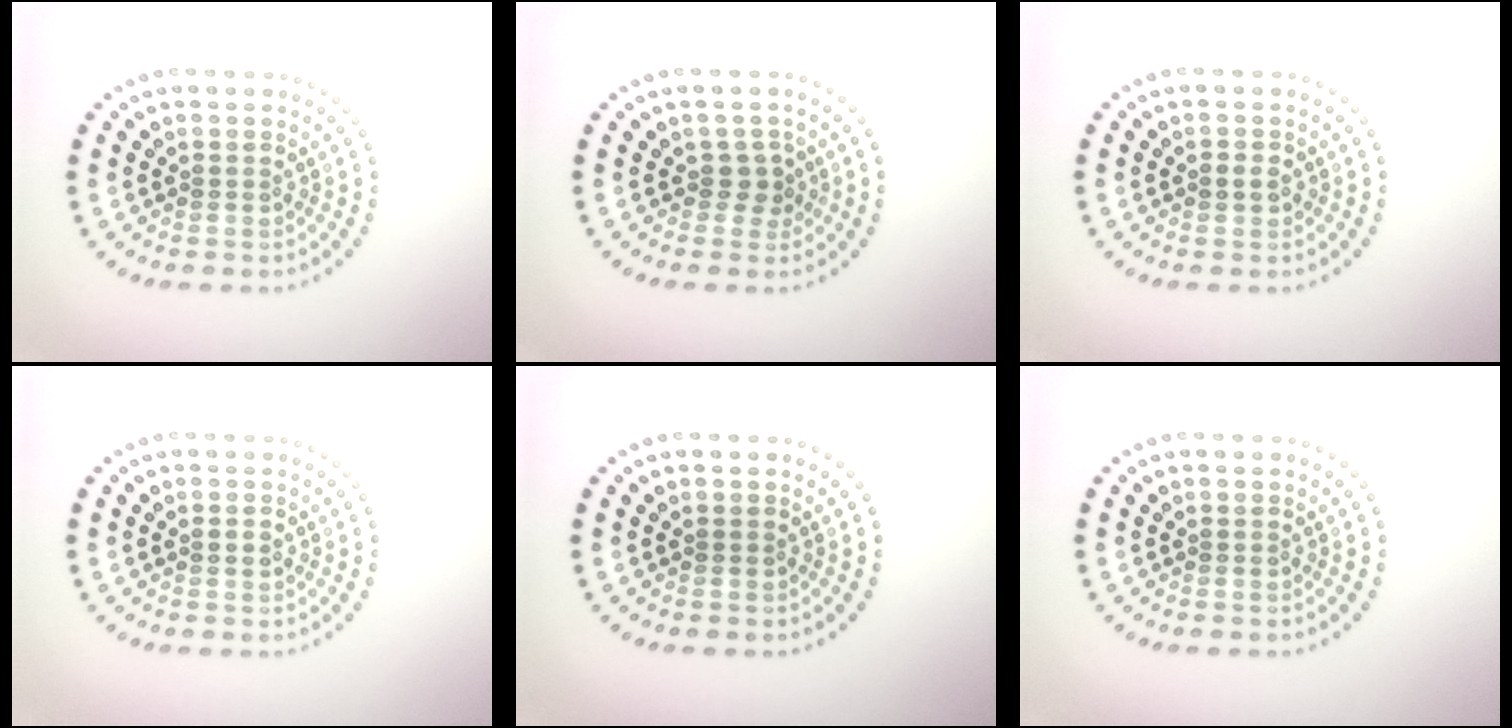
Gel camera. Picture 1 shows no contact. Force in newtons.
{"total": 1.6, "press": 1.3, "slide": 0.9}
{"total": 1.1, "press": 1.1, "slide": 0.3}
{"total": 0.9, "press": 0.9, "slide": 0.1}
{"total": 0.0}
{"total": 0.0}